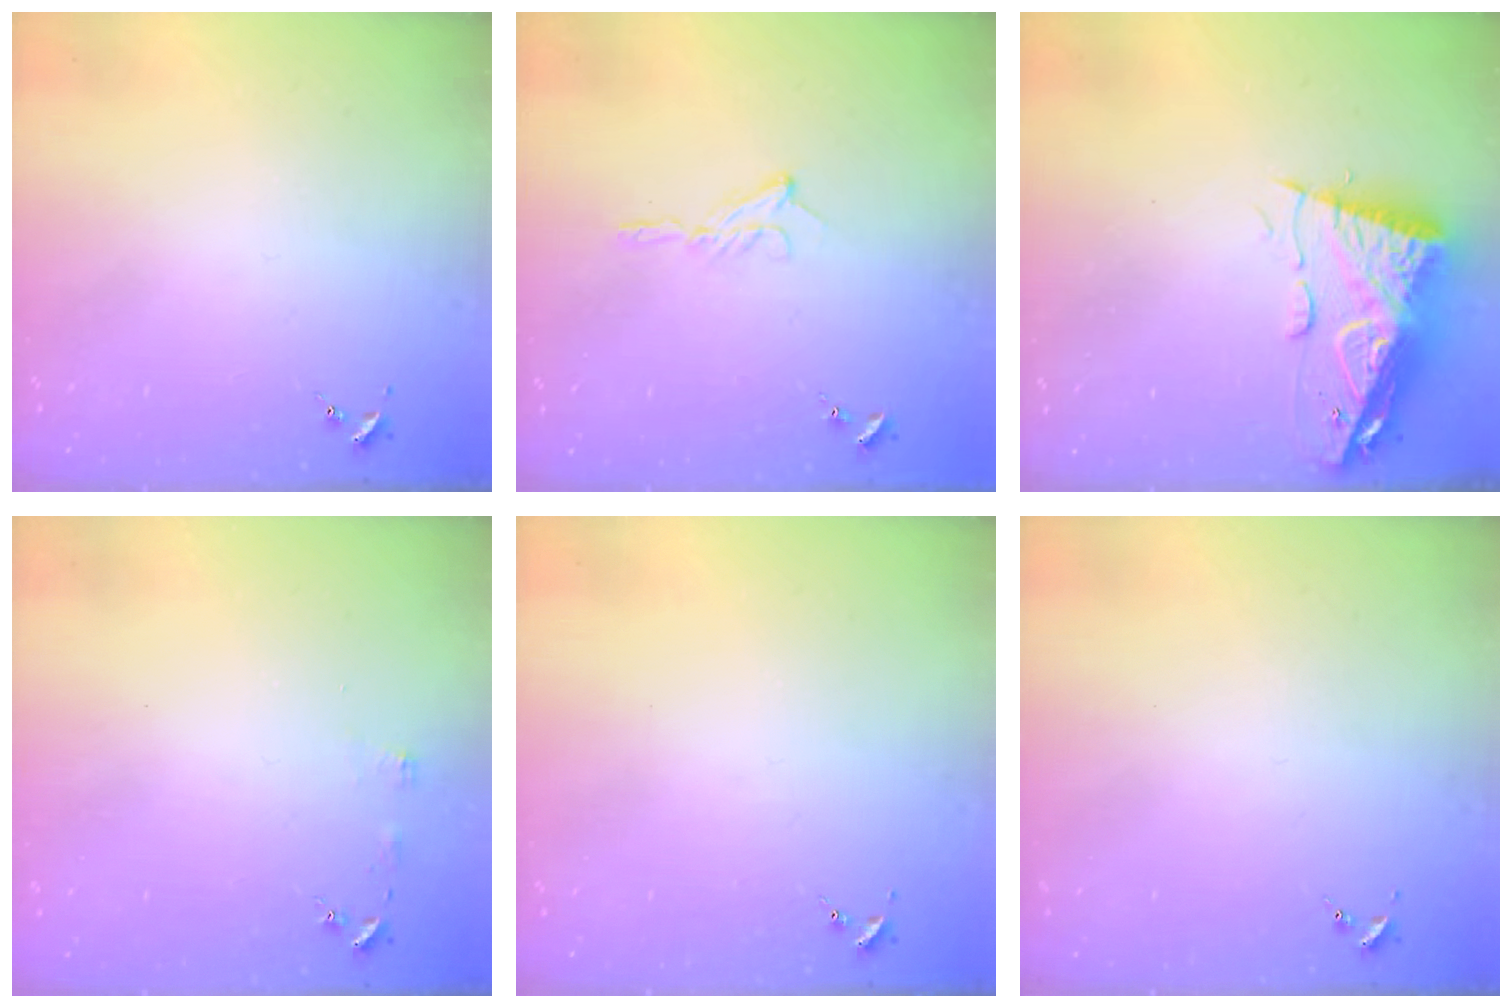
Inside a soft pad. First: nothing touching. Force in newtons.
{"total": 5.6, "press": 5.6, "slide": 0.8}
{"total": 11.5, "press": 11.5, "slide": 1.1}
{"total": 3.3, "press": 3.2, "slide": 0.5}
{"total": 0.0}
{"total": 0.0}